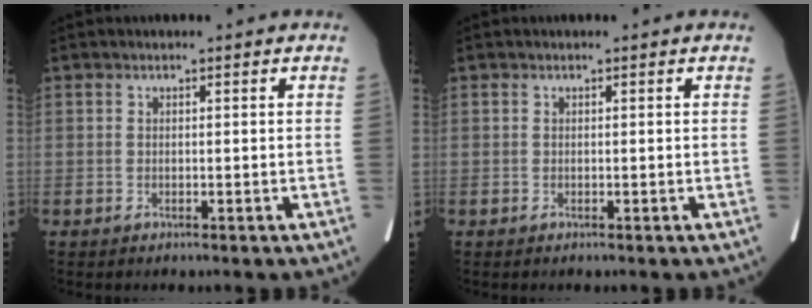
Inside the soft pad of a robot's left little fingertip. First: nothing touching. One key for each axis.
{"total": 0.0}